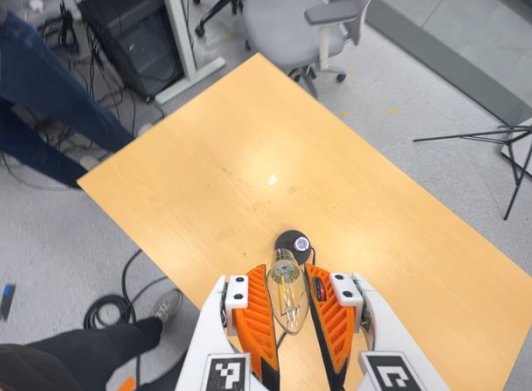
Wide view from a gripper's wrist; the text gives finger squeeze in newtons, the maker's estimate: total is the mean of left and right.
{"total": 11.5, "left": 11.7, "right": 11.2}